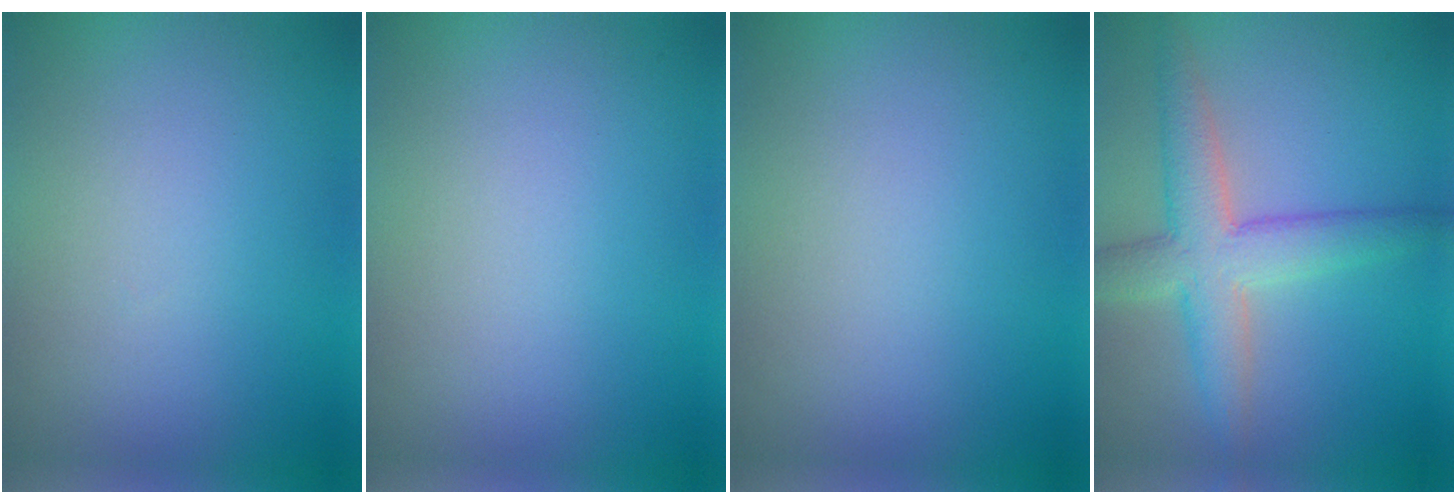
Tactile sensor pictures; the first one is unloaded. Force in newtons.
{"total": 0.0}
{"total": 0.0}
{"total": 5.5, "press": 5.5, "slide": 0.2}